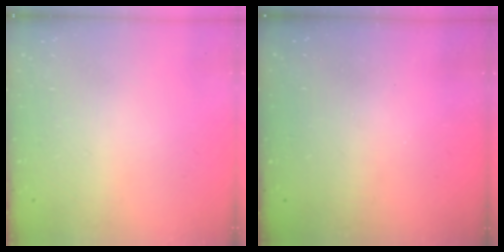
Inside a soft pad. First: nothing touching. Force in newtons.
{"total": 3.2, "press": 3.2, "slide": 0.1}